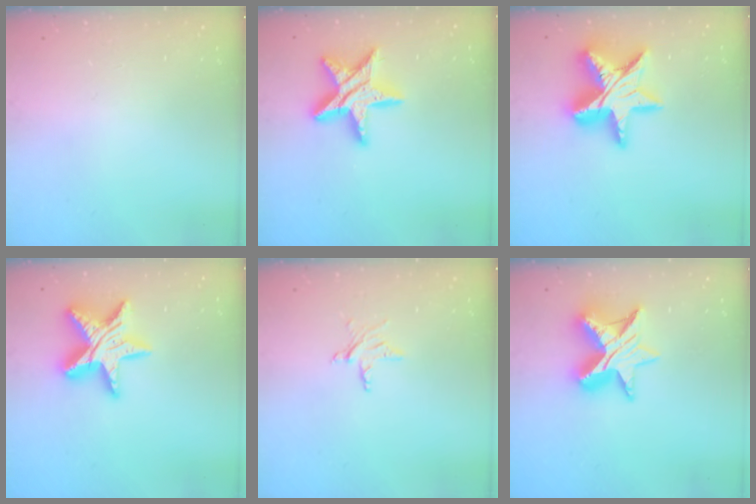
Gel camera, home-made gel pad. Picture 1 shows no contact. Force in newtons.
{"total": 14.5, "press": 14.5, "slide": 0.6}
{"total": 18.7, "press": 18.6, "slide": 1.8}
{"total": 15.9, "press": 15.9, "slide": 1.2}
{"total": 3.7, "press": 3.7, "slide": 0.2}
{"total": 12.9, "press": 12.9, "slide": 0.8}